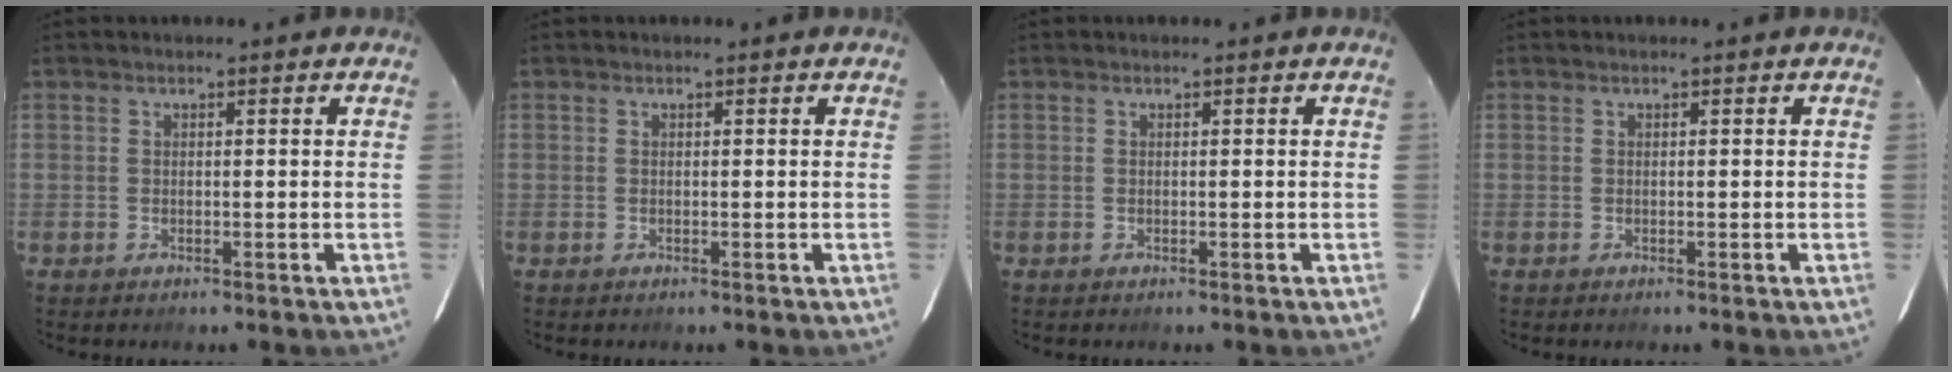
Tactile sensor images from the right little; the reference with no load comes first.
{"total": 0.0}
{"total": 0.0}
{"total": 0.0}